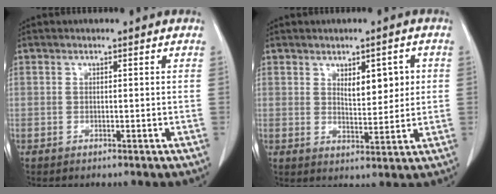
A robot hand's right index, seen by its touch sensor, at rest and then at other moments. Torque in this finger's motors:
{"motor_torque": [0.12, 0.09, 0.08, 0.05]}